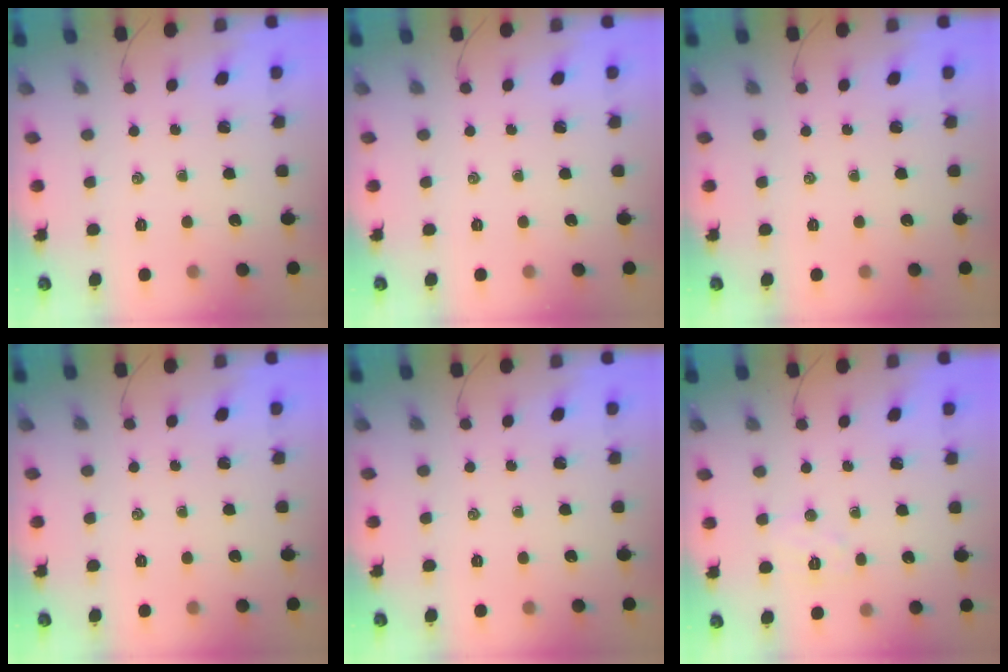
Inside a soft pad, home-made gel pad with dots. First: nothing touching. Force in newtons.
{"total": 0.0}
{"total": 0.0}
{"total": 0.0}
{"total": 0.0}
{"total": 5.0, "press": 4.9, "slide": 1.2}